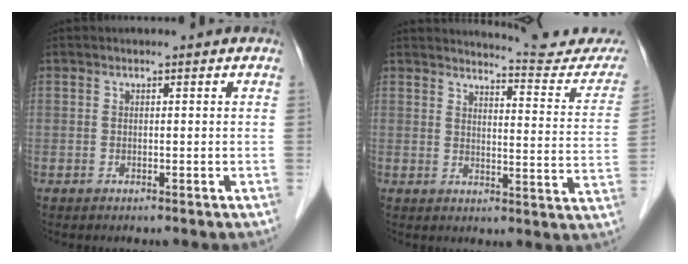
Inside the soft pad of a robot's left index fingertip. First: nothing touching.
{"total": 13.6, "force": [13.4, 0.3, 2.2], "torque": [-0.017, -0.077, 0.144]}